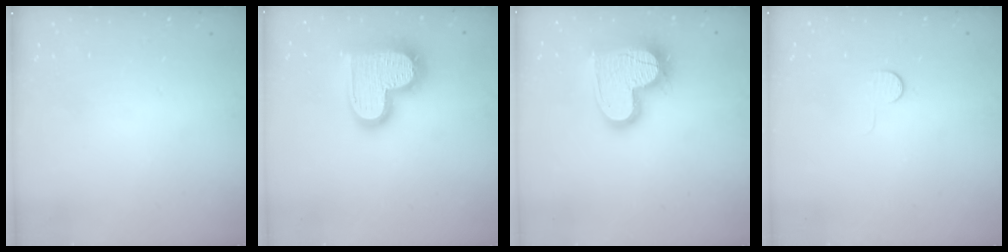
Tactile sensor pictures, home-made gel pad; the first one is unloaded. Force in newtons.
{"total": 20.7, "press": 20.7, "slide": 1.5}
{"total": 19.3, "press": 19.2, "slide": 1.5}
{"total": 5.0, "press": 5.0, "slide": 0.5}